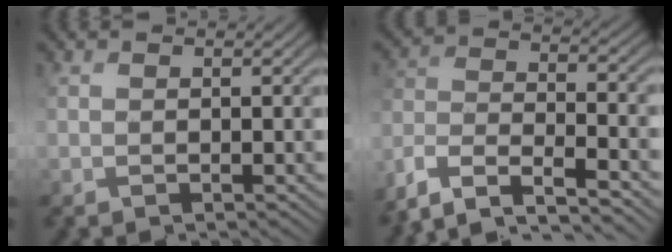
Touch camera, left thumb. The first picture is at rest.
{"total": 11.1, "force": [-9.3, 3.1, 5.2], "torque": [-0.133, -0.013, -0.165]}